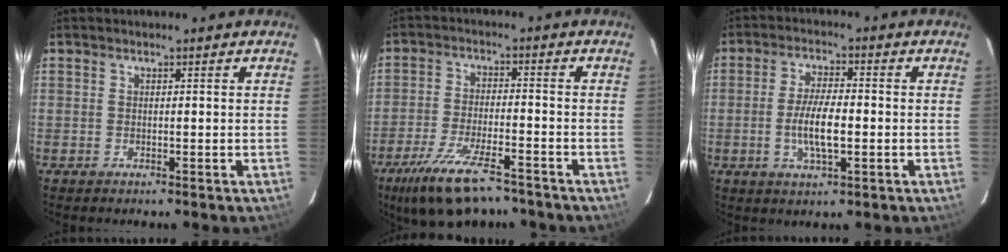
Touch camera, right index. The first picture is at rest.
{"total": 13.2, "force": [-9.8, 4.0, 7.9], "torque": [-0.174, -0.027, -0.168]}
{"total": 7.4, "force": [-1.5, 2.1, 6.9], "torque": [-0.137, -0.001, -0.028]}